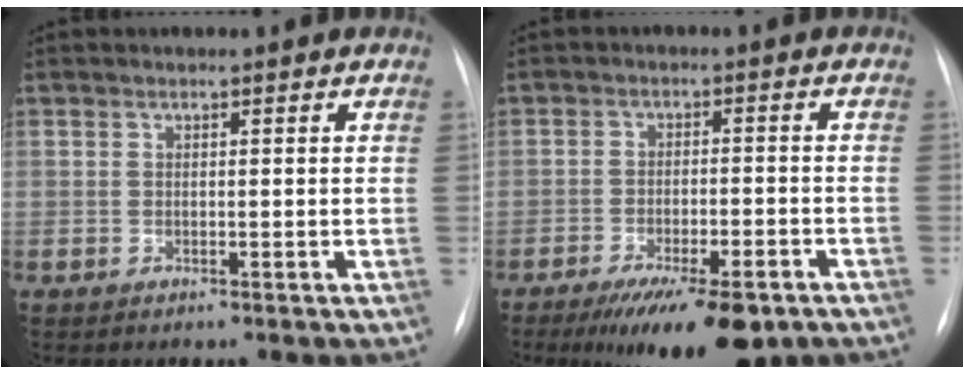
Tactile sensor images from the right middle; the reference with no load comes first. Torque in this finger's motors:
{"motor_torque": [1.08, -1.06, 0.23, 0.05]}